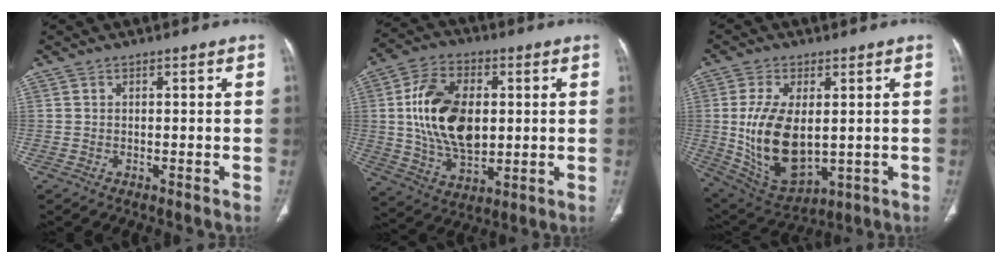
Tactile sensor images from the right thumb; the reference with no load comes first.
{"total": 17.6, "force": [1.9, 10.8, 13.8], "torque": [-0.231, -0.005, 0.041]}
{"total": 15.0, "force": [0.2, 8.2, 12.5], "torque": [-0.229, -0.014, 0.027]}